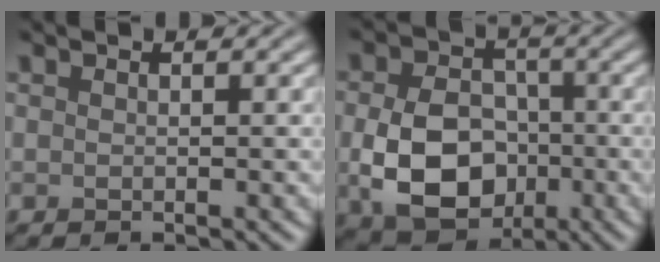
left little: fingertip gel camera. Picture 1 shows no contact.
{"total": 8.8, "force": [-1.8, 6.5, 5.7], "torque": [-0.116, -0.015, -0.033]}